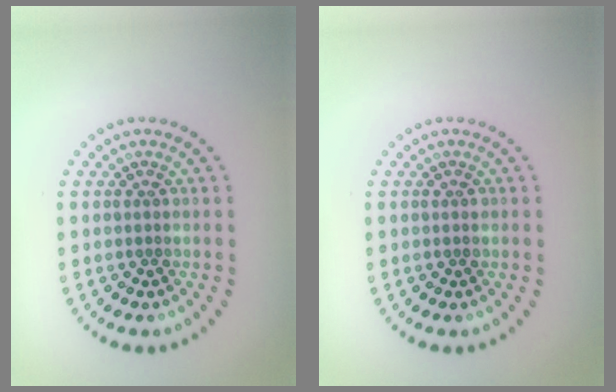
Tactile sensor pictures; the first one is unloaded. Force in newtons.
{"total": 0.7, "press": 0.6, "slide": 0.2}